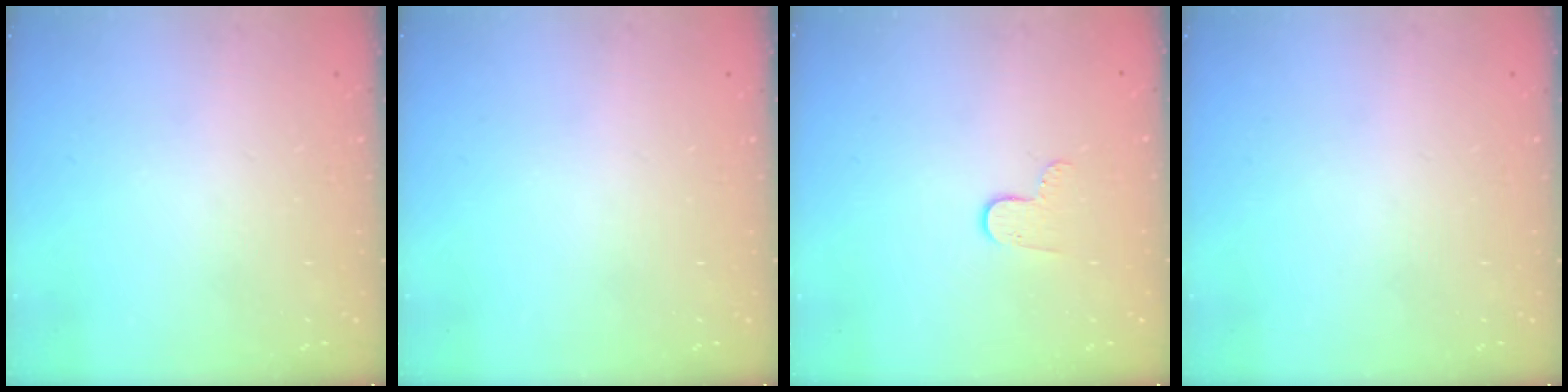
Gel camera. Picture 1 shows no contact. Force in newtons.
{"total": 0.0}
{"total": 5.7, "press": 5.7, "slide": 0.5}
{"total": 0.0}